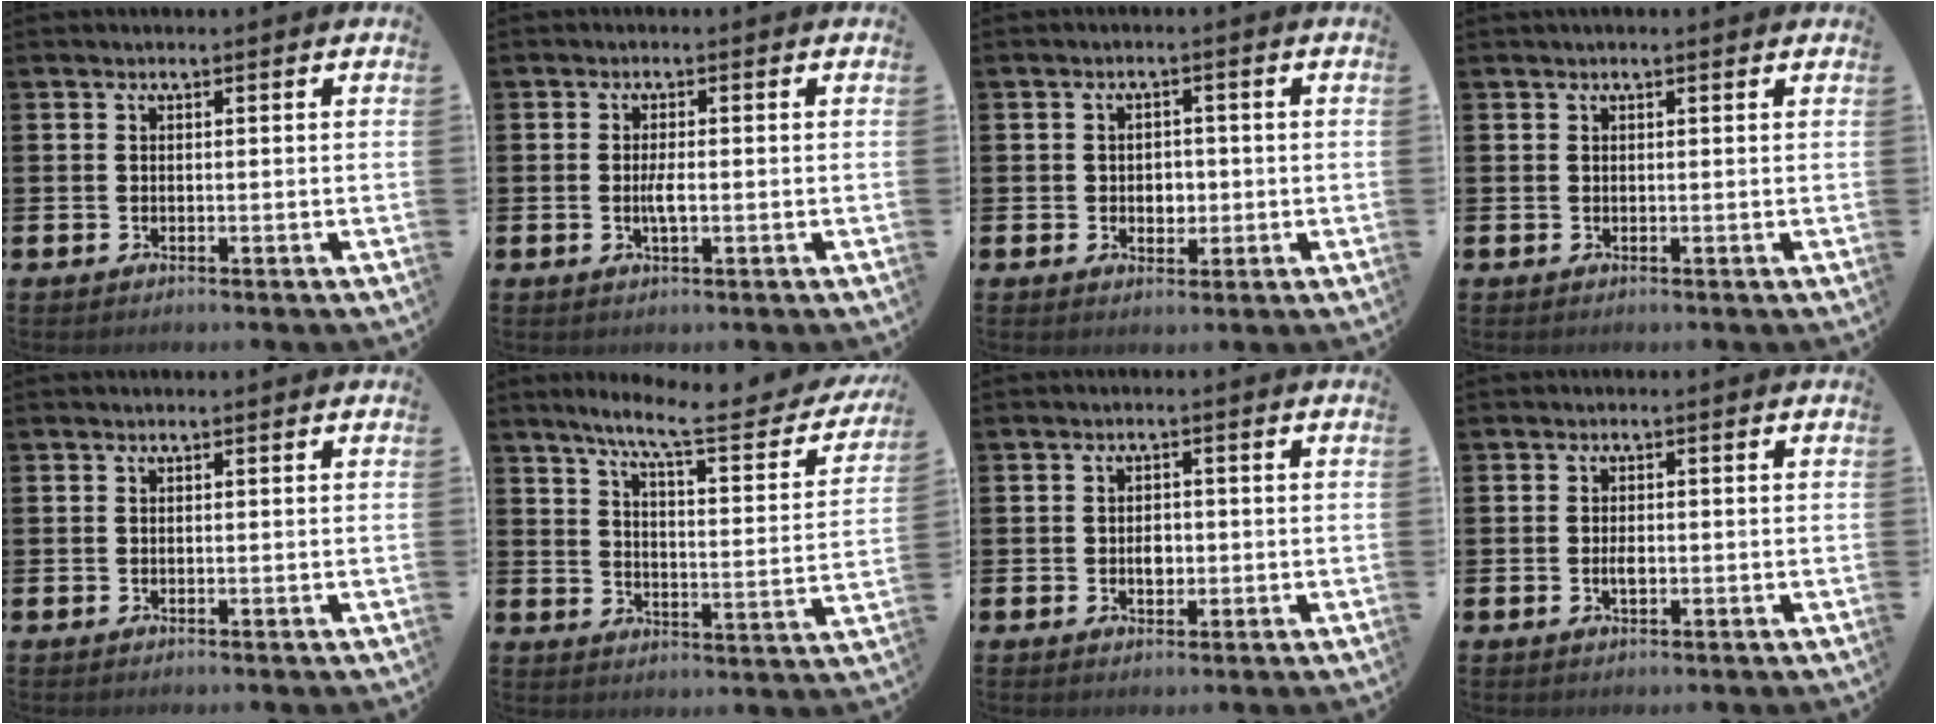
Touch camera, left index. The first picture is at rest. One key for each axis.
{"total": 2.0, "fx": -0.3, "fy": 0.5, "fz": 2.0, "tx": -0.038, "ty": 0.000, "tz": -0.005}
{"total": 2.3, "fx": -0.1, "fy": 2.0, "fz": 1.1, "tx": -0.004, "ty": 0.001, "tz": -0.010}
{"total": 0.7, "fx": 0.6, "fy": 0.0, "fz": 0.3, "tx": 0.005, "ty": -0.004, "tz": 0.008}
{"total": 0.0}
{"total": 8.6, "fx": 7.0, "fy": 1.0, "fz": 4.8, "tx": -0.106, "ty": -0.046, "tz": 0.110}
{"total": 2.2, "fx": -0.2, "fy": 1.6, "fz": 1.4, "tx": -0.007, "ty": -0.002, "tz": -0.010}
{"total": 1.6, "fx": -0.3, "fy": 0.8, "fz": 1.4, "tx": -0.022, "ty": -0.001, "tz": -0.007}